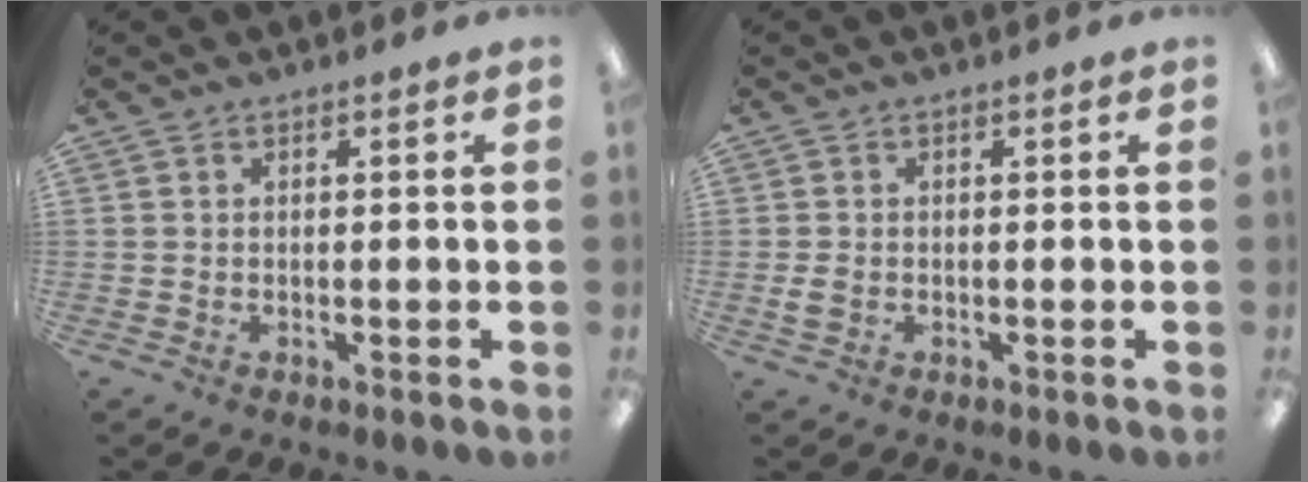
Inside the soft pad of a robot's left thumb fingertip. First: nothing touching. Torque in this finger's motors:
{"motor_torque": [0.03, 0.03, 0.18, -0.07, -0.01]}